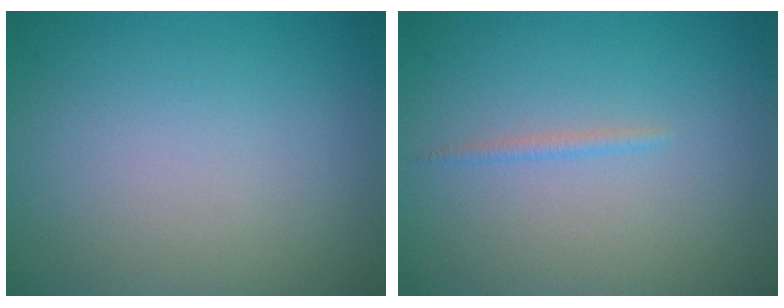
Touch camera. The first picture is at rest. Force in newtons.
{"total": 0.7, "press": 0.7, "slide": 0.1}